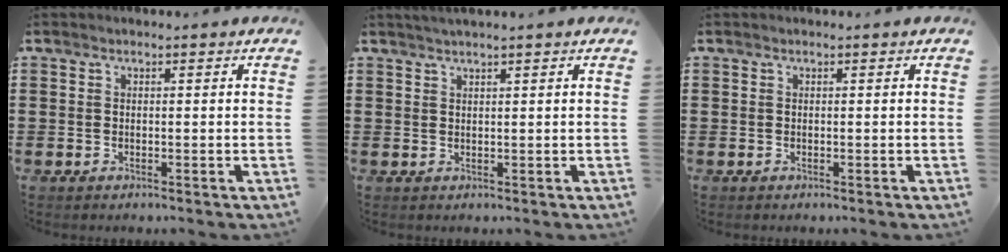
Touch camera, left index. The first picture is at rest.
{"total": 1.1, "force": [0.8, -0.4, 0.6], "torque": [-0.010, -0.001, 0.016]}
{"total": 0.0}